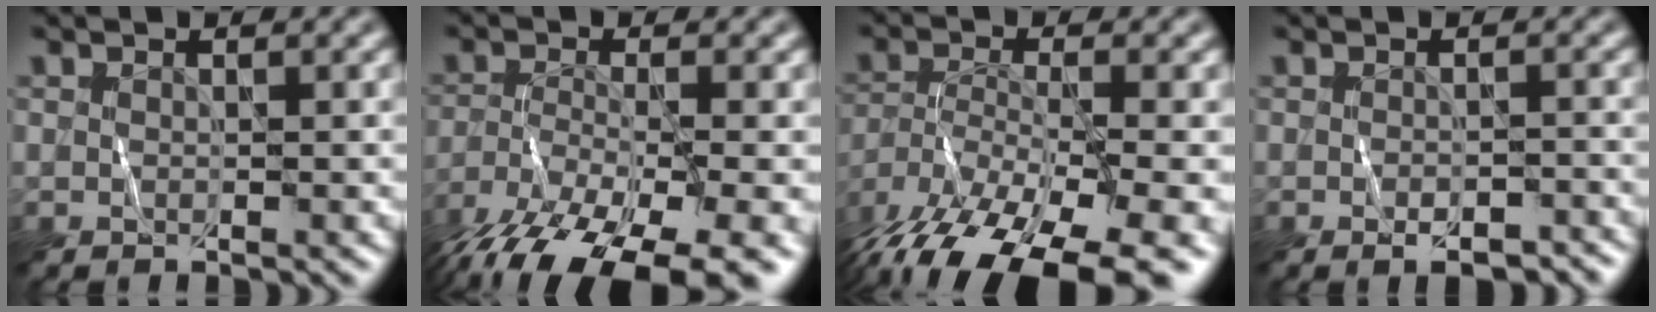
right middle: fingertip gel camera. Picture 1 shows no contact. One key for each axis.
{"total": 11.8, "fx": -8.7, "fy": 3.1, "fz": 7.3, "tx": -0.136, "ty": -0.034, "tz": -0.141}
{"total": 15.4, "fx": -11.1, "fy": 4.9, "fz": 9.5, "tx": -0.193, "ty": -0.051, "tz": -0.162}
{"total": 3.3, "fx": -2.1, "fy": 1.2, "fz": 2.3, "tx": -0.034, "ty": -0.003, "tz": -0.020}